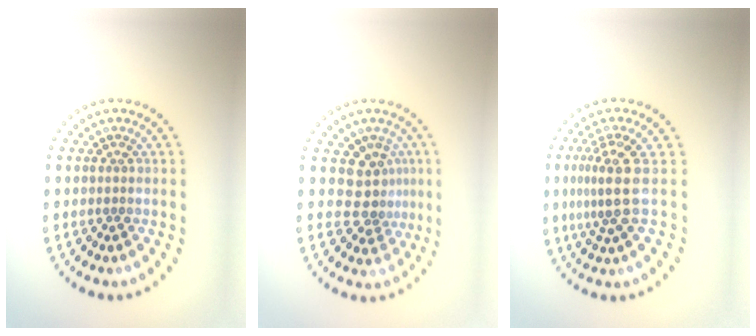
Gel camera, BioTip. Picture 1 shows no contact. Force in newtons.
{"total": 3.2, "press": 2.5, "slide": 2.0}
{"total": 3.4, "press": 2.6, "slide": 2.3}